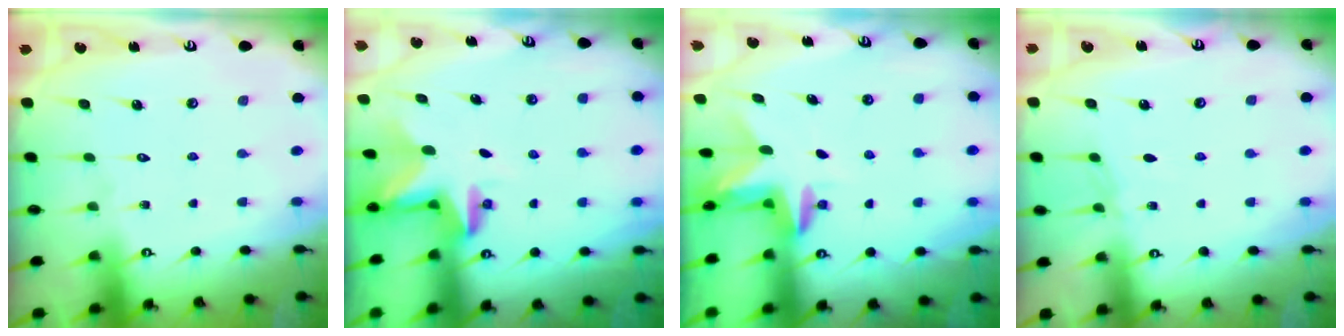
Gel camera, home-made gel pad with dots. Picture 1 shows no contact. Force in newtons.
{"total": 2.9, "press": 2.9, "slide": 0.2}
{"total": 2.8, "press": 2.8, "slide": 0.1}
{"total": 3.5, "press": 3.5, "slide": 0.5}